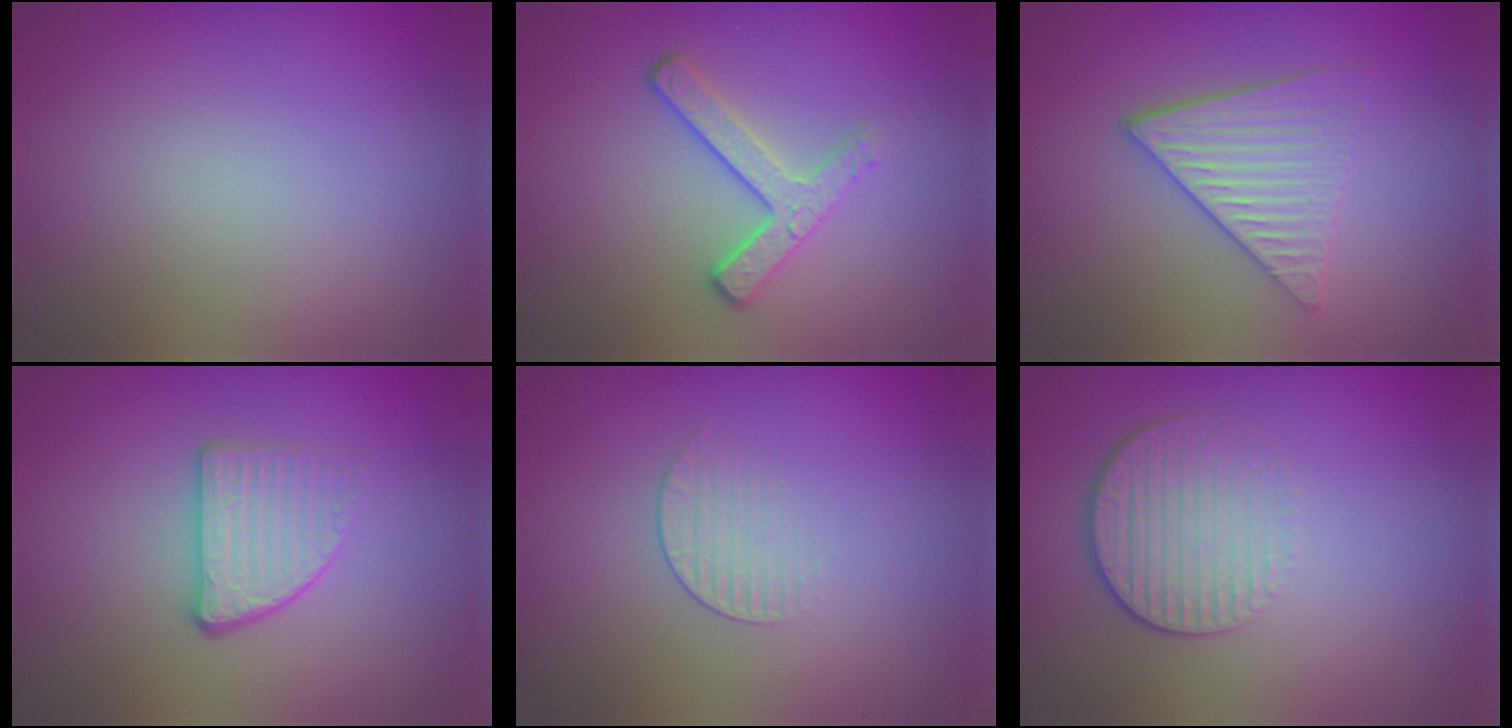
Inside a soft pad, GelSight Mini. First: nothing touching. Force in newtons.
{"total": 3.1, "press": 2.6, "slide": 1.7}
{"total": 4.1, "press": 3.3, "slide": 2.3}
{"total": 2.7, "press": 2.4, "slide": 1.2}
{"total": 1.2, "press": 0.4, "slide": 1.2}
{"total": 4.2, "press": 2.9, "slide": 3.1}